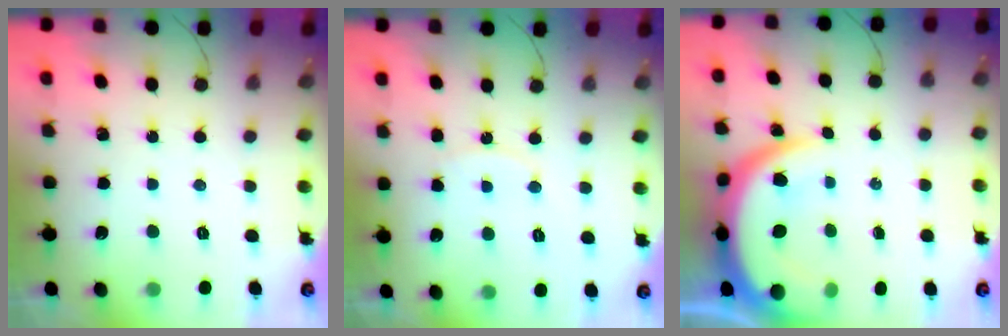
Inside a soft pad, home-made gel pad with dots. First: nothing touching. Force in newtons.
{"total": 8.5, "press": 8.5, "slide": 0.6}
{"total": 15.1, "press": 15.0, "slide": 1.6}